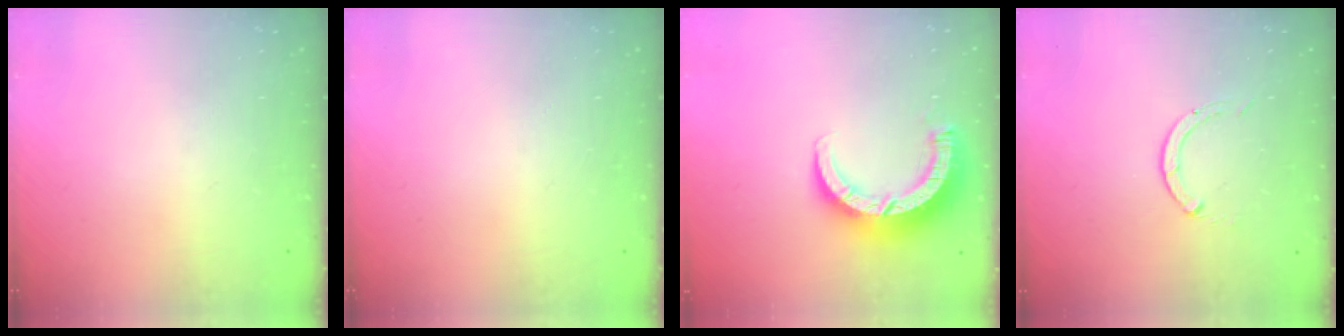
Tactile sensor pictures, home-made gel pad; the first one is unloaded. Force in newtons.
{"total": 0.0}
{"total": 9.1, "press": 9.1, "slide": 1.1}
{"total": 0.0}